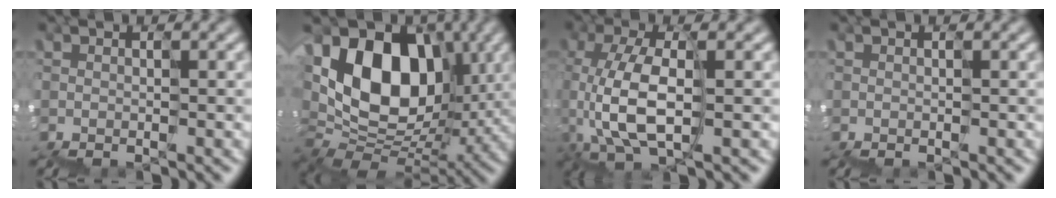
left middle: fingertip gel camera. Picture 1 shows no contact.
{"total": 8.8, "force": [2.5, 6.3, 5.5], "torque": [-0.087, 0.022, 0.035]}
{"total": 6.0, "force": [-1.6, 2.8, 5.0], "torque": [-0.138, 0.012, -0.037]}
{"total": 0.0}